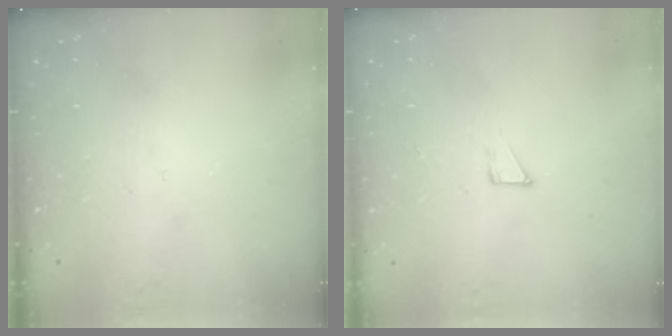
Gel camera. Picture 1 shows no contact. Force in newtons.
{"total": 3.3, "press": 3.3, "slide": 0.3}